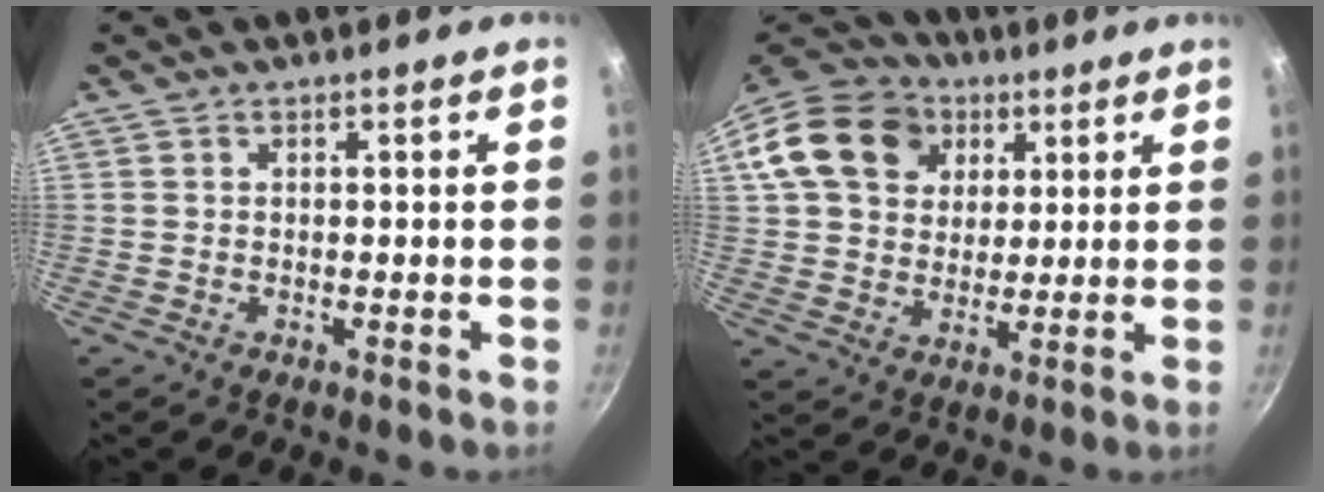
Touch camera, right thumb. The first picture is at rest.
{"total": 17.9, "force": [5.8, 14.3, 9.1], "torque": [-0.158, 0.017, 0.095]}